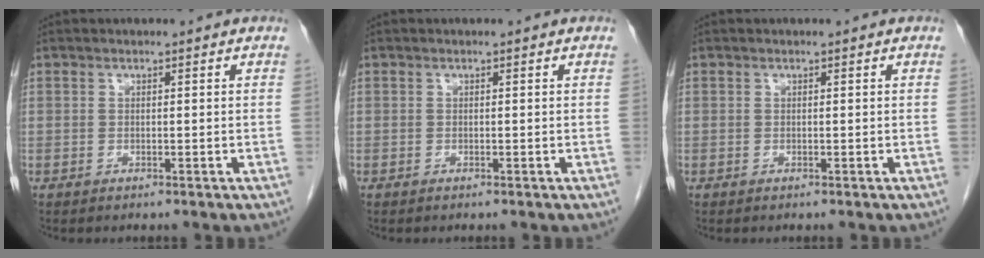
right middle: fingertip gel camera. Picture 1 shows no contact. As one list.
[{"total": 0.0}, {"total": 0.0}]